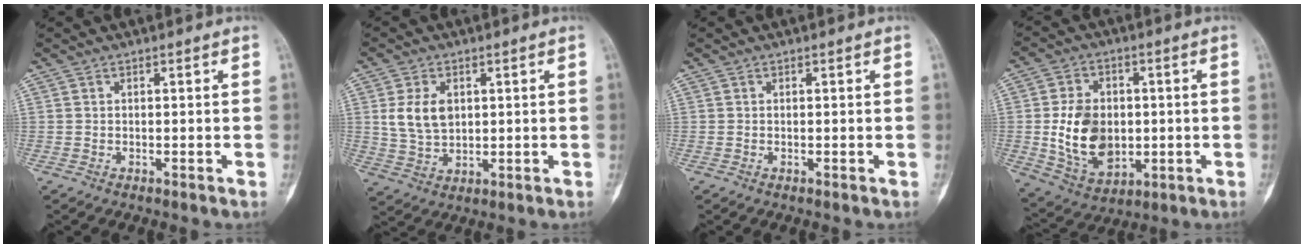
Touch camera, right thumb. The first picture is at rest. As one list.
[{"total": 7.7, "force": [1.7, 5.3, 5.3], "torque": [-0.086, -0.006, 0.041]}, {"total": 0.0}, {"total": 14.2, "force": [-0.5, 10.3, 9.8], "torque": [-0.141, -0.004, 0.007]}]